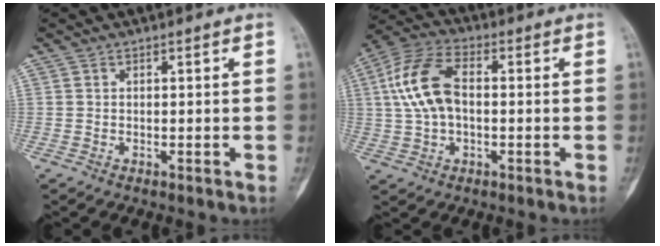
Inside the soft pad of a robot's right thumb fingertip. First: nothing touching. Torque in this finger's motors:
{"motor_torque": [1.22, 1.29, 1.03, -0.27, 0.39]}